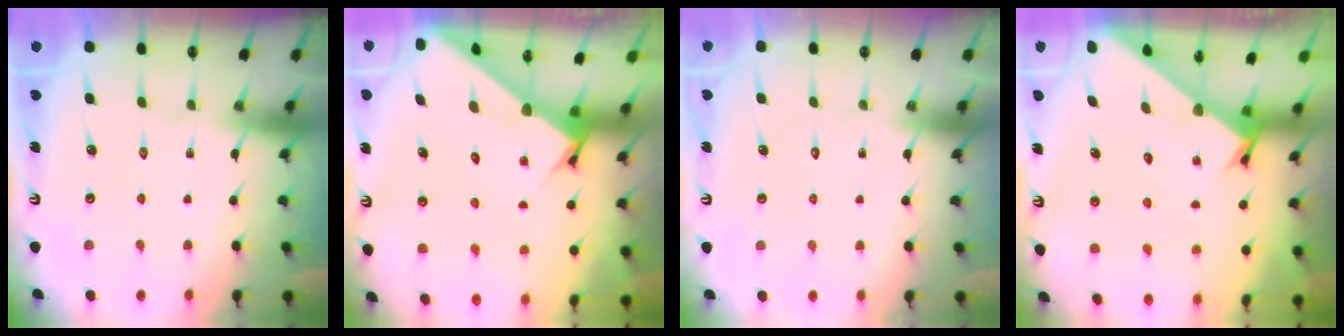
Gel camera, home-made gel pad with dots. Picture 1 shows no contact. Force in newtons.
{"total": 2.9, "press": 2.9, "slide": 0.2}
{"total": 1.6, "press": 1.6, "slide": 0.1}
{"total": 2.3, "press": 2.3, "slide": 0.0}